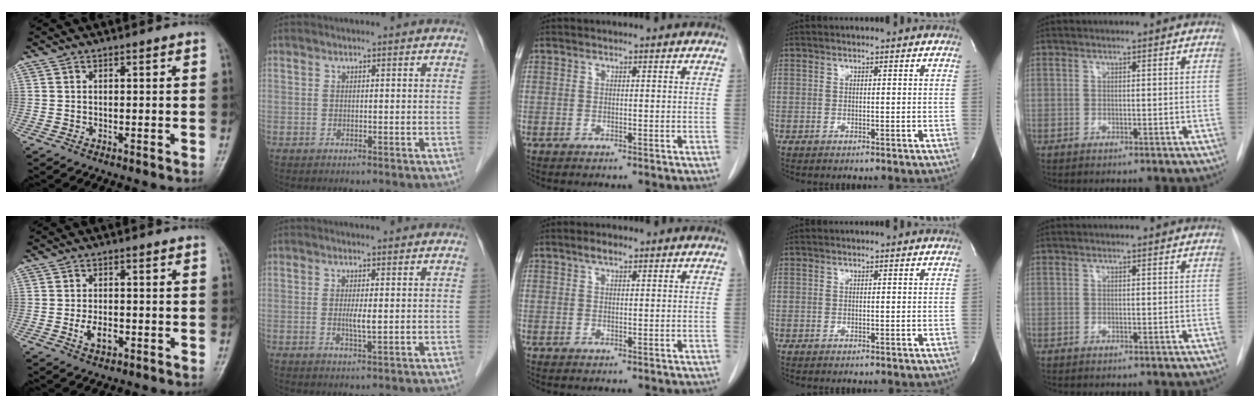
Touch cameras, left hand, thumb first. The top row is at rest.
{"thumb": {"total": 3.7, "force": [-1.2, 2.2, 2.8], "torque": [-0.046, 0.004, -0.017]}, "index": {"total": 2.1, "force": [-0.1, 0.1, 2.1], "torque": [-0.044, -0.007, -0.002]}, "middle": {"total": 2.0, "force": [1.3, 0.8, 1.3], "torque": [-0.029, 0.007, 0.023]}}